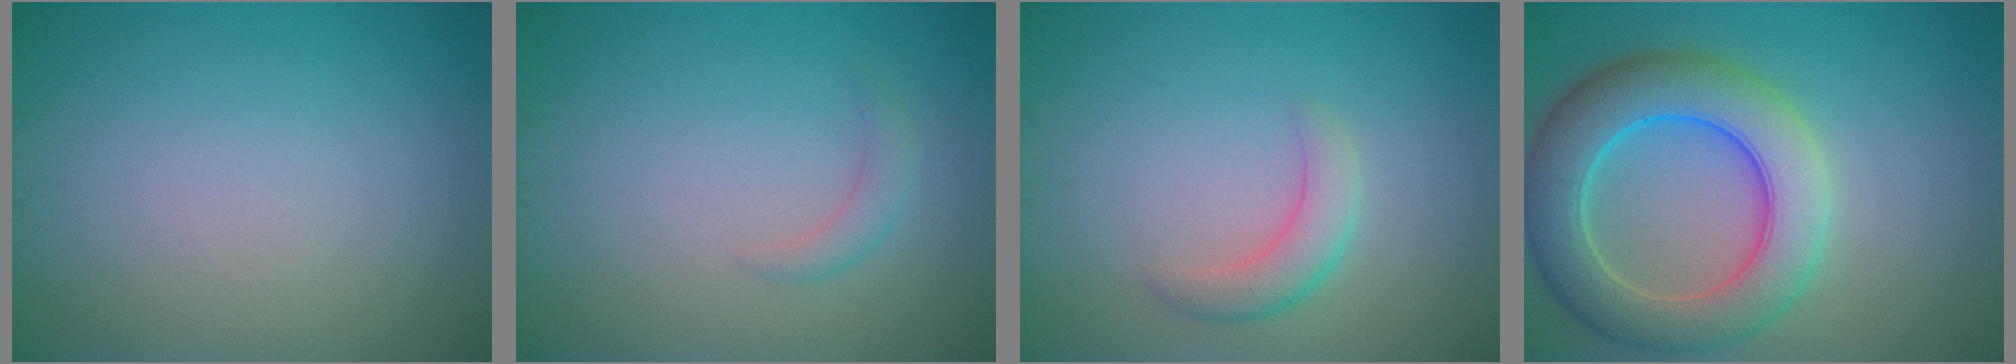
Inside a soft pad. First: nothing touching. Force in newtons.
{"total": 1.2, "press": 1.2, "slide": 0.1}
{"total": 2.5, "press": 2.5, "slide": 0.1}
{"total": 8.6, "press": 8.6, "slide": 0.1}